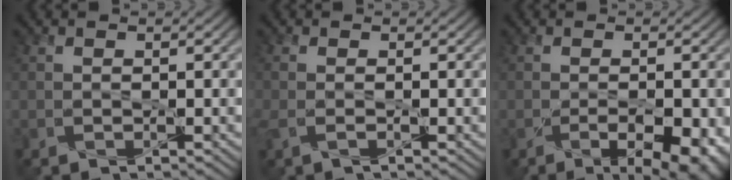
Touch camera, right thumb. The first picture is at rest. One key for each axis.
{"total": 1.9, "fx": -0.6, "fy": 0.6, "fz": 1.7, "tx": -0.046, "ty": -0.008, "tz": -0.015}
{"total": 6.3, "fx": -2.4, "fy": 2.3, "fz": 5.4, "tx": -0.082, "ty": -0.020, "tz": -0.020}